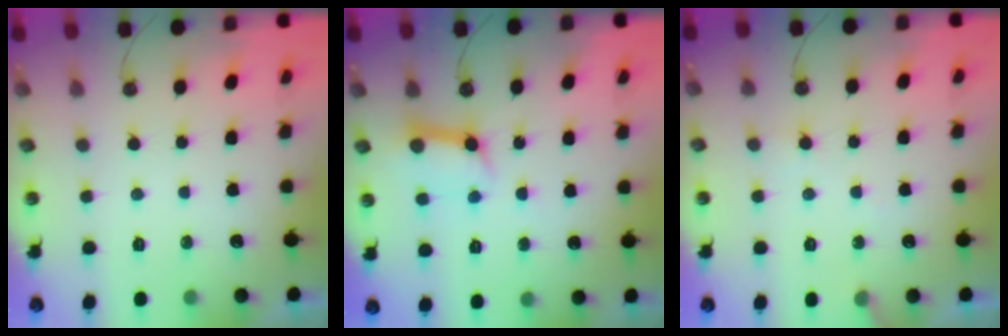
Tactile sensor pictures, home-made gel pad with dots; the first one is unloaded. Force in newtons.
{"total": 10.5, "press": 10.4, "slide": 1.2}
{"total": 7.4, "press": 7.3, "slide": 0.4}